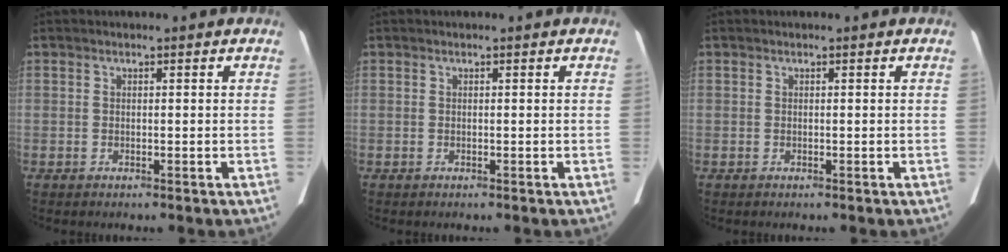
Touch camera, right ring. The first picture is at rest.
{"total": 0.0}
{"total": 0.0}